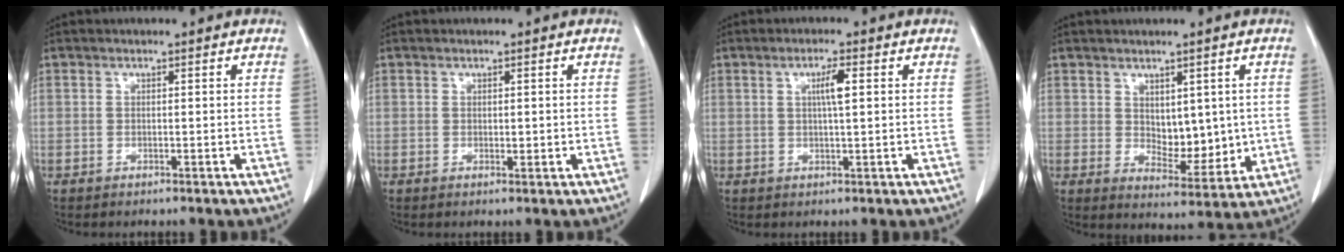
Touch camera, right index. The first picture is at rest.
{"total": 0.9, "force": [0.1, 0.5, 0.8], "torque": [-0.009, -0.003, 0.003]}
{"total": 3.2, "force": [0.8, 0.1, 3.1], "torque": [-0.055, 0.001, 0.013]}
{"total": 6.7, "force": [0.9, 3.7, 5.5], "torque": [-0.075, -0.007, 0.031]}